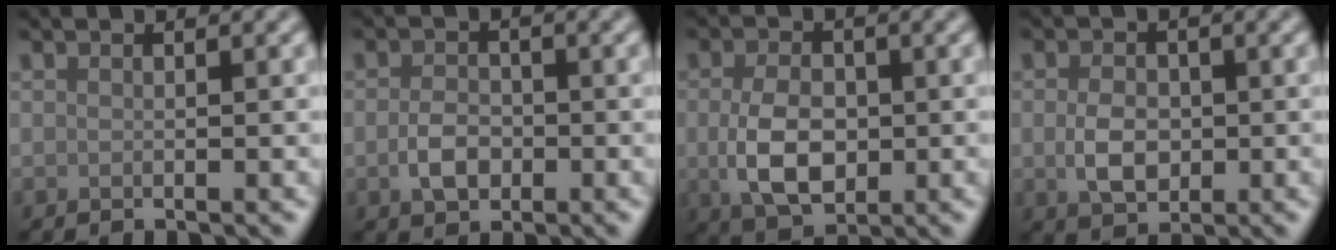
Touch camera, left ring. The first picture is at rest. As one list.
[{"total": 2.7, "force": [-0.7, 1.9, 1.8], "torque": [-0.035, 0.000, -0.019]}, {"total": 5.2, "force": [-0.4, 3.4, 3.9], "torque": [-0.082, -0.007, -0.007]}, {"total": 3.3, "force": [-0.3, 2.3, 2.3], "torque": [-0.047, -0.002, -0.008]}]